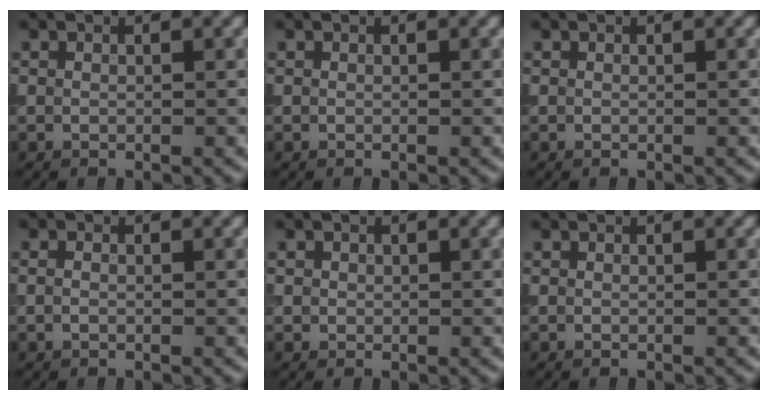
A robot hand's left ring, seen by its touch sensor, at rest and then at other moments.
{"total": 0.0}
{"total": 0.0}
{"total": 0.6, "force": [-0.1, 0.4, 0.5], "torque": [-0.013, 0.002, -0.005]}
{"total": 0.6, "force": [0.1, 0.6, 0.1], "torque": [-0.001, -0.003, 0.002]}
{"total": 0.0}